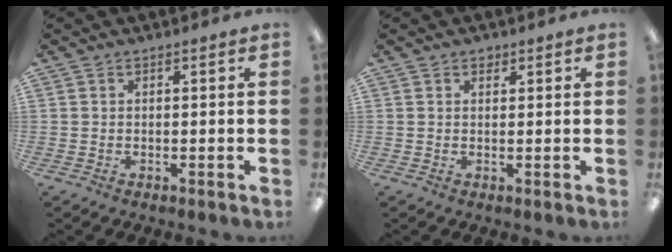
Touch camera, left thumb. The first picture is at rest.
{"total": 1.2, "force": [0.9, 0.8, 0.3], "torque": [0.000, -0.002, 0.015]}